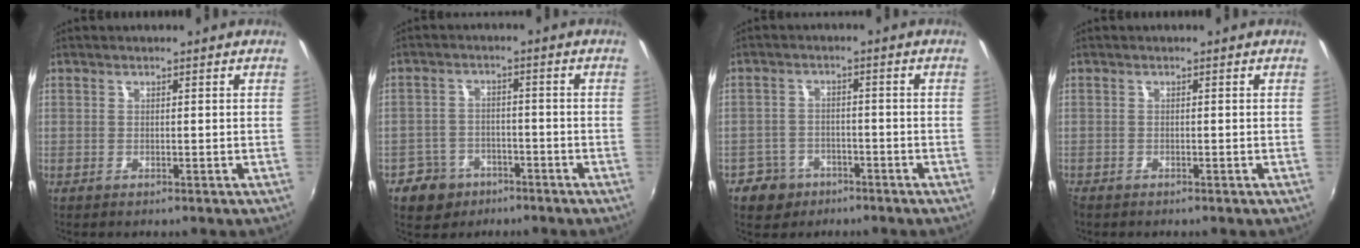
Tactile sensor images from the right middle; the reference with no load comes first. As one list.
[{"total": 6.9, "force": [-4.2, 5.2, 1.5], "torque": [-0.053, 0.013, -0.063]}, {"total": 6.1, "force": [-3.8, 4.6, 1.2], "torque": [-0.045, 0.011, -0.059]}, {"total": 1.0, "force": [-0.8, 0.5, 0.1], "torque": [-0.007, -0.004, -0.018]}]